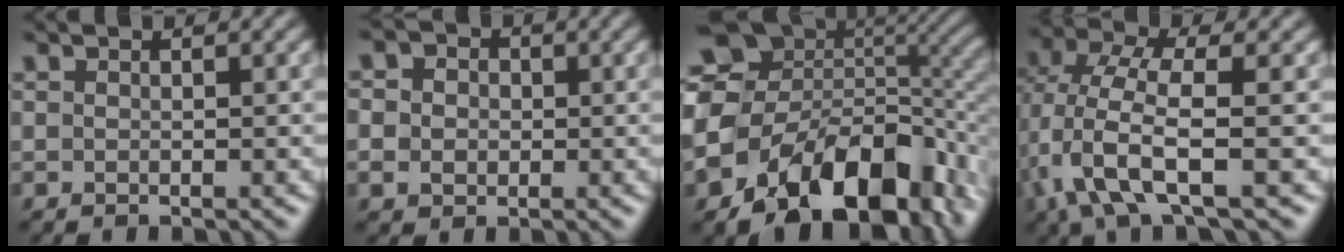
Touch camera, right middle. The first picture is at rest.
{"total": 6.3, "force": [2.1, 5.1, 3.0], "torque": [-0.059, 0.030, 0.001]}
{"total": 16.8, "force": [-5.2, 10.9, 11.7], "torque": [-0.195, -0.019, -0.072]}
{"total": 6.4, "force": [-2.0, 2.4, 5.6], "torque": [-0.130, 0.004, -0.046]}